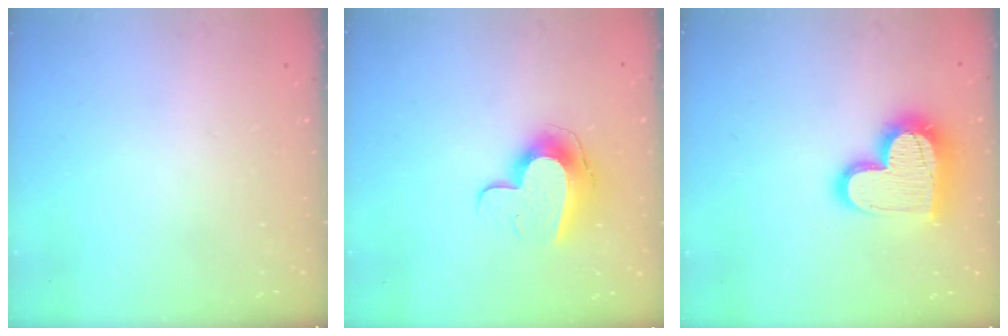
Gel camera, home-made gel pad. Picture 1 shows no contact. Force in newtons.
{"total": 12.2, "press": 12.2, "slide": 0.9}
{"total": 18.6, "press": 18.6, "slide": 1.3}